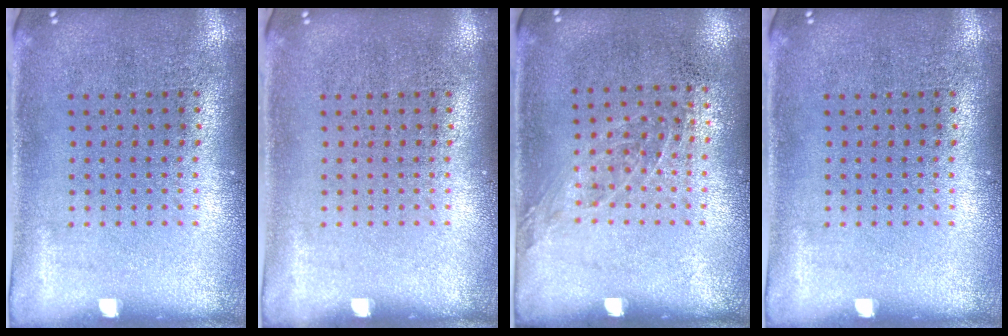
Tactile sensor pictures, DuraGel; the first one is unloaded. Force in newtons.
{"total": 0.0}
{"total": 1.0, "press": 0.8, "slide": 0.7}
{"total": 0.0}